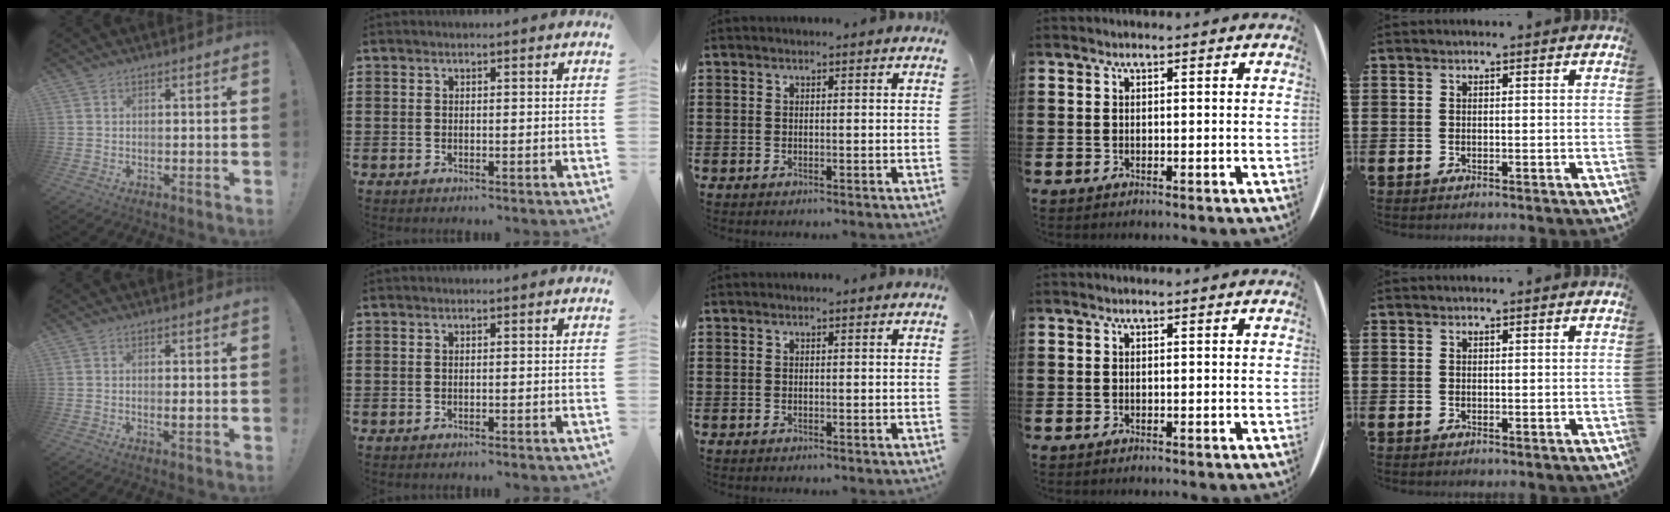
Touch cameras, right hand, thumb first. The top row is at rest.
{"thumb": {"total": 1.3, "force": [0.0, 0.2, 1.3], "torque": [-0.016, -0.005, -0.001]}, "index": {"total": 0.5, "force": [-0.5, -0.1, 0.2], "torque": [-0.004, -0.003, -0.009]}}